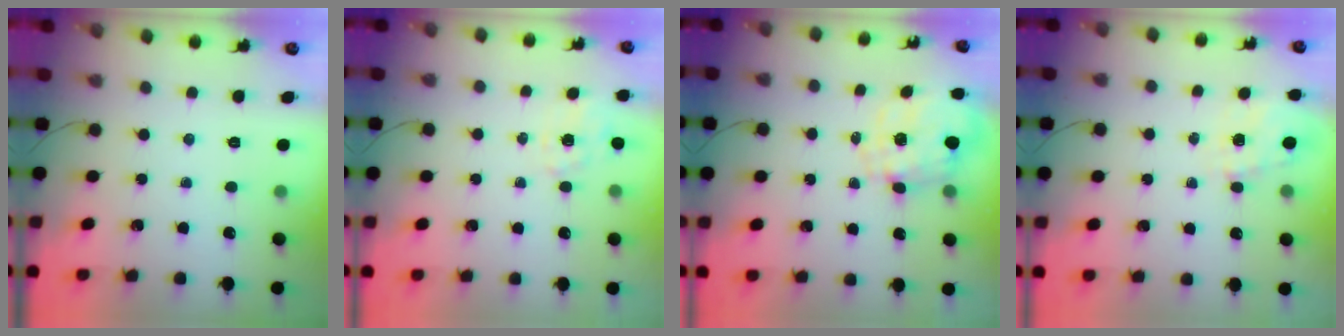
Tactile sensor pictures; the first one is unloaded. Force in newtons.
{"total": 0.9, "press": 0.2, "slide": 0.9}
{"total": 2.8, "press": 2.6, "slide": 1.0}
{"total": 0.9, "press": 0.4, "slide": 0.8}